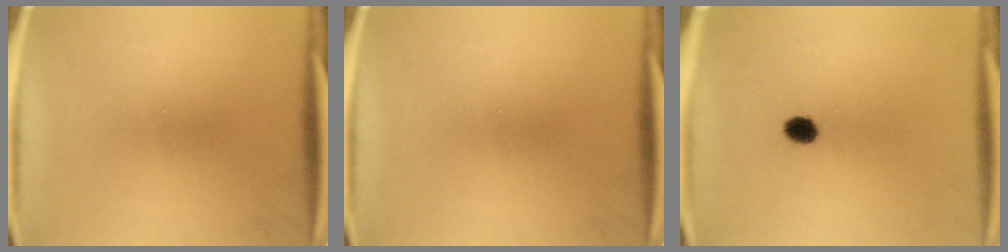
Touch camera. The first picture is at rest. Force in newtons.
{"total": 0.0}
{"total": 3.1}